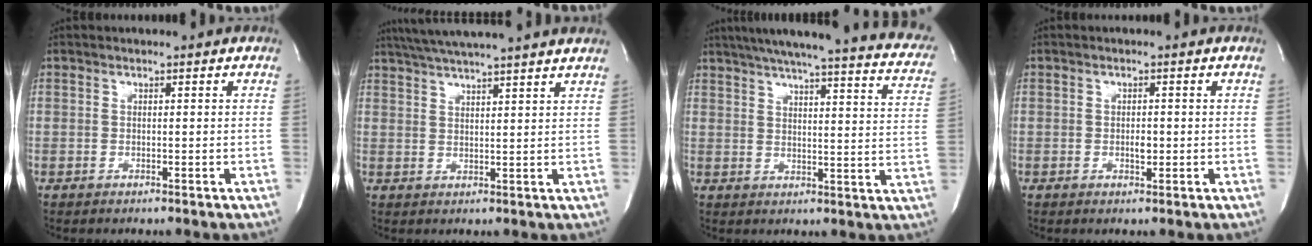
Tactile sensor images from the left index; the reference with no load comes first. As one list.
[{"total": 15.1, "force": [13.2, -0.4, 7.4], "torque": [-0.133, 0.031, 0.181]}, {"total": 28.1, "force": [23.8, 2.8, 14.7], "torque": [-0.199, -0.029, 0.277]}, {"total": 1.5, "force": [-0.2, 0.8, 1.3], "torque": [-0.023, 0.001, -0.002]}]